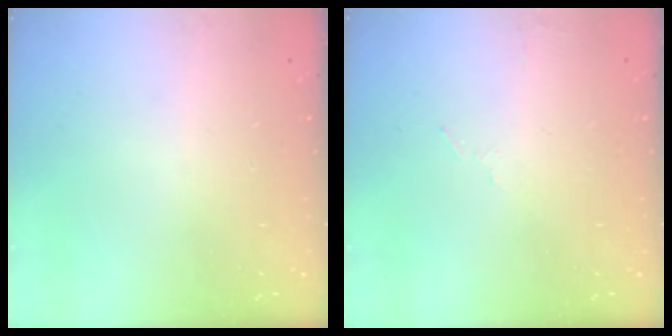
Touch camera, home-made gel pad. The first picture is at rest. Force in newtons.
{"total": 4.1, "press": 3.2, "slide": 2.6}